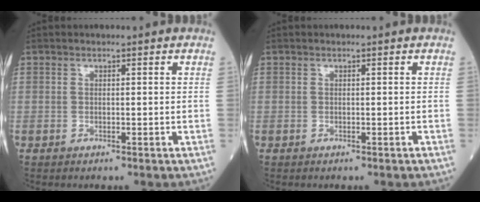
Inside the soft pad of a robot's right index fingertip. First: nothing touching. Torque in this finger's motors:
{"motor_torque": [0.00, 0.00, 0.00, 0.01]}